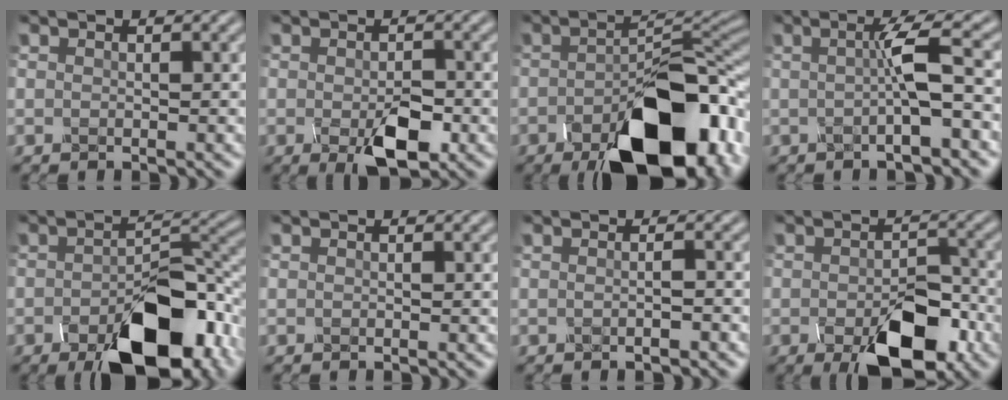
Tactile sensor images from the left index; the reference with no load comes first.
{"total": 4.4, "force": [-1.6, 2.1, 3.6], "torque": [-0.065, -0.003, -0.024]}
{"total": 13.4, "force": [-6.6, 6.1, 9.9], "torque": [-0.140, -0.014, -0.096]}
{"total": 3.8, "force": [-0.4, 0.2, 3.8], "torque": [-0.061, 0.013, -0.013]}
{"total": 10.8, "force": [-5.4, 4.9, 7.9], "torque": [-0.116, -0.004, -0.075]}
{"total": 0.0}
{"total": 1.6, "force": [-0.7, 0.5, 1.4], "torque": [-0.001, 0.007, -0.021]}
{"total": 7.4, "force": [-3.5, 3.6, 5.5], "torque": [-0.083, 0.000, -0.050]}